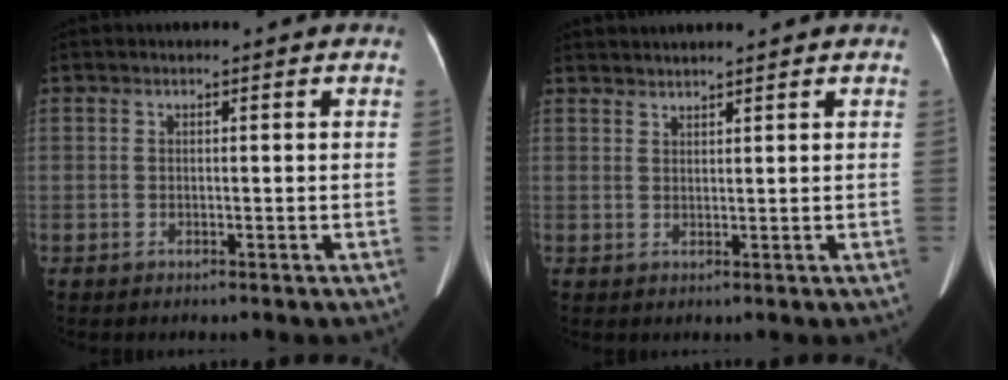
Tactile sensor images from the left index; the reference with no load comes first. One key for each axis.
{"total": 3.4, "fx": 3.3, "fy": -0.1, "fz": 0.8, "tx": -0.011, "ty": 0.025, "tz": 0.053}